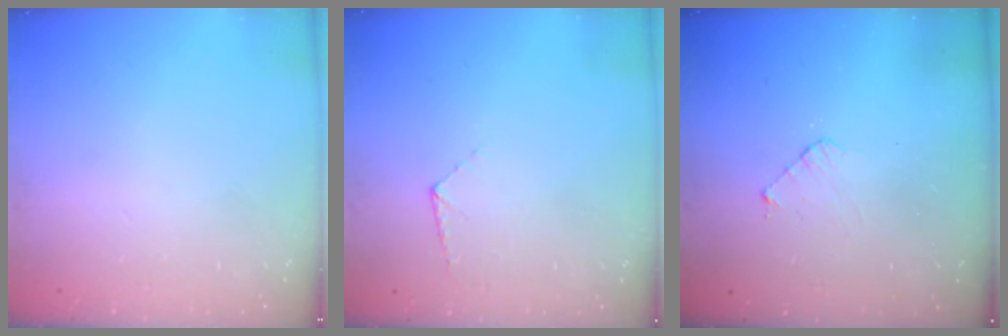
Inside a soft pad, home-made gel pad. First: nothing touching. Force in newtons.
{"total": 5.6, "press": 5.6, "slide": 0.5}
{"total": 3.5, "press": 3.4, "slide": 0.3}